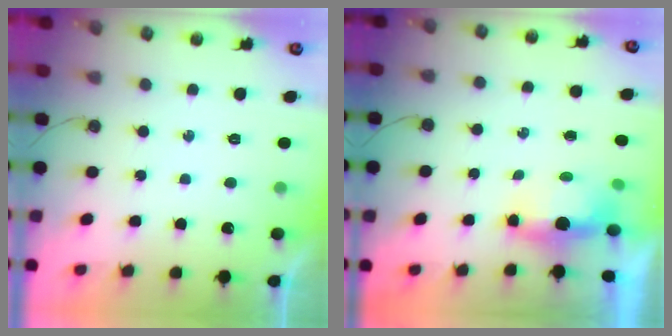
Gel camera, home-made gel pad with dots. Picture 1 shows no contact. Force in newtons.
{"total": 6.5, "press": 5.2, "slide": 3.8}